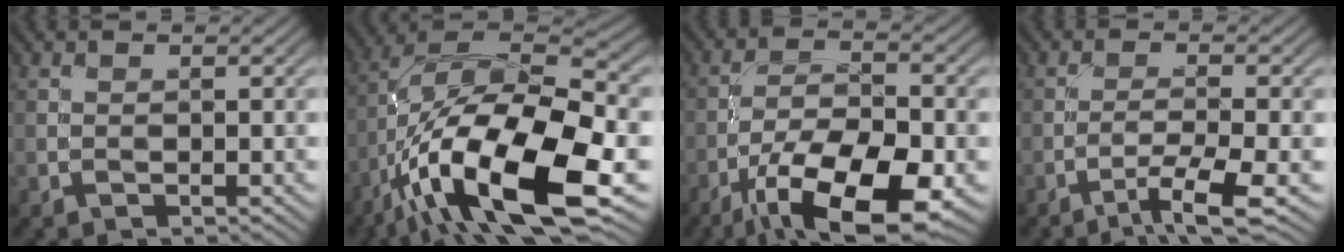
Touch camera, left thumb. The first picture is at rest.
{"total": 18.6, "force": [-7.8, 7.0, 15.4], "torque": [-0.292, -0.008, -0.137]}
{"total": 14.0, "force": [-7.8, 5.2, 10.5], "torque": [-0.192, -0.012, -0.137]}
{"total": 5.1, "force": [-3.0, 0.4, 4.1], "torque": [-0.072, 0.001, -0.056]}